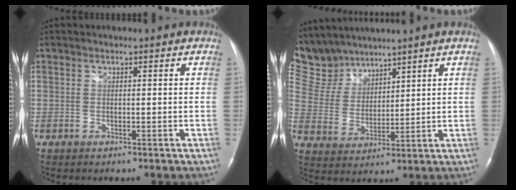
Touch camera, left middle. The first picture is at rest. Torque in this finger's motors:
{"motor_torque": [0.03, -0.02, -0.11, -0.06]}